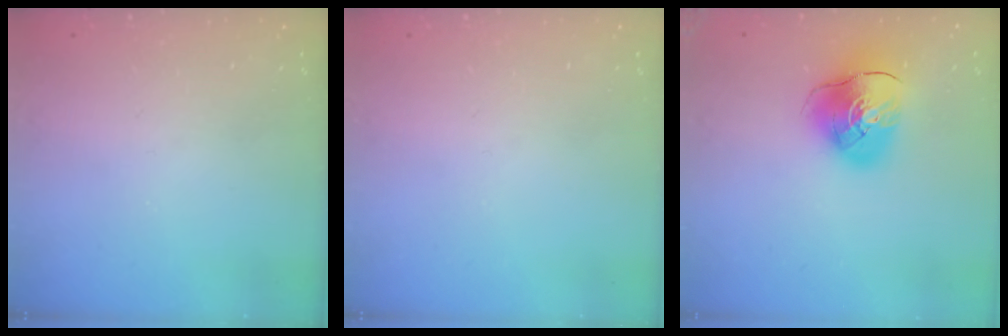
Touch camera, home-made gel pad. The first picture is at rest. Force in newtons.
{"total": 0.0}
{"total": 12.7, "press": 12.5, "slide": 1.8}